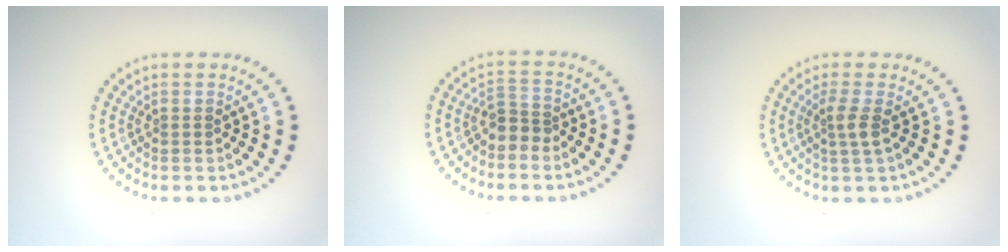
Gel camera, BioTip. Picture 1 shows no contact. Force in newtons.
{"total": 2.0, "press": 1.6, "slide": 1.2}
{"total": 1.9, "press": 1.4, "slide": 1.3}